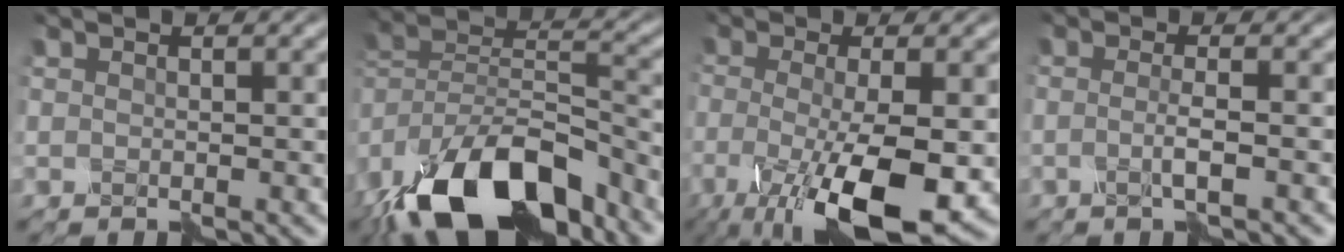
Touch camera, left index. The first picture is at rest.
{"total": 15.8, "force": [-11.7, 6.0, 8.7], "torque": [-0.169, 0.008, -0.208]}
{"total": 9.6, "force": [-3.1, 2.3, 8.8], "torque": [-0.138, -0.017, -0.051]}
{"total": 2.1, "force": [-1.0, 0.4, 1.8], "torque": [-0.029, -0.001, -0.024]}